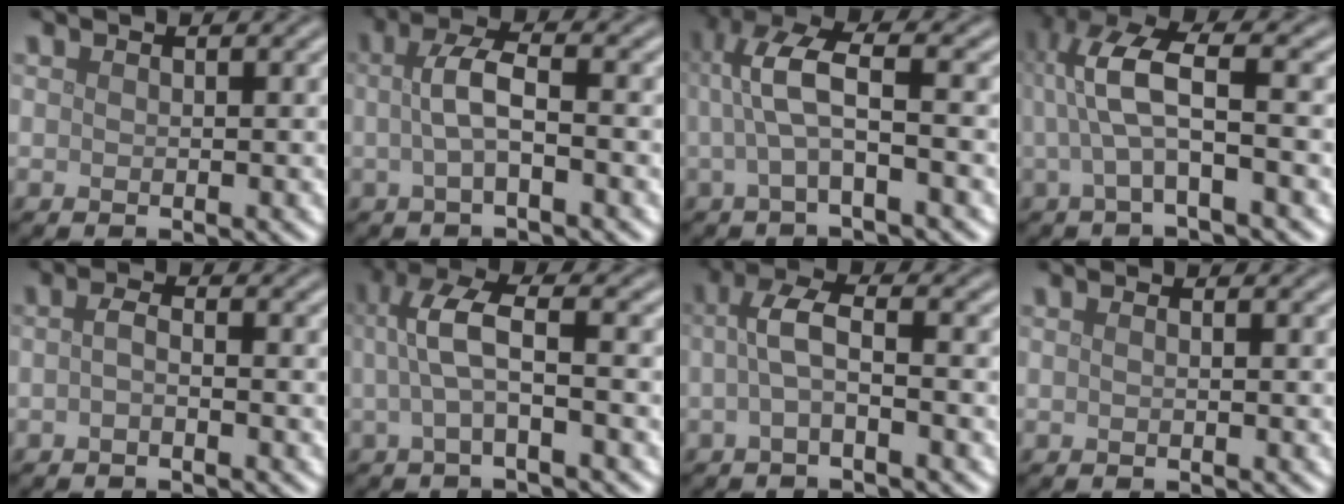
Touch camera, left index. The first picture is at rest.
{"total": 3.2, "force": [-0.1, 0.8, 3.1], "torque": [-0.064, 0.004, -0.005]}
{"total": 4.9, "force": [0.0, 1.1, 4.8], "torque": [-0.103, 0.016, -0.008]}
{"total": 5.8, "force": [0.2, 1.3, 5.7], "torque": [-0.121, 0.016, 0.000]}
{"total": 1.3, "force": [-0.5, 0.4, 1.2], "torque": [-0.025, 0.001, -0.013]}
{"total": 4.2, "force": [-0.1, 0.9, 4.1], "torque": [-0.087, 0.013, -0.008]}
{"total": 3.0, "force": [-0.4, 0.8, 2.8], "torque": [-0.058, 0.010, -0.014]}
{"total": 0.8, "force": [0.1, 0.3, 0.7], "torque": [-0.007, -0.008, -0.006]}